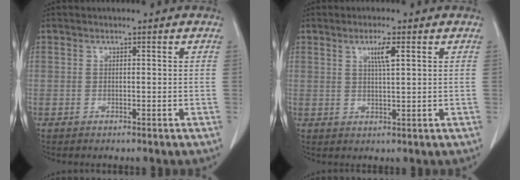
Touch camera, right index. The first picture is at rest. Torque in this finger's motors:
{"motor_torque": [0.37, 0.19, 0.09, 0.02]}